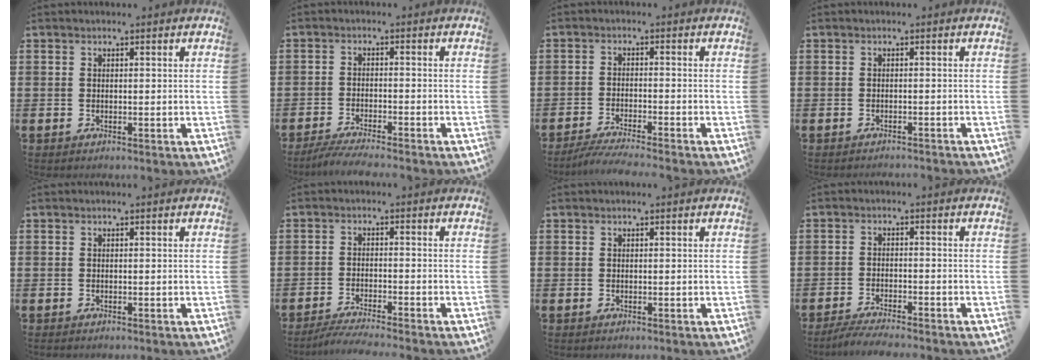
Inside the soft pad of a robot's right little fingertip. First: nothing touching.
{"total": 3.1, "force": [-2.8, -0.1, 1.4], "torque": [-0.022, -0.004, -0.051]}
{"total": 3.2, "force": [-2.8, -0.2, 1.5], "torque": [-0.023, -0.005, -0.051]}
{"total": 0.8, "force": [-0.8, -0.1, 0.0], "torque": [0.001, 0.000, -0.016]}
{"total": 0.0}
{"total": 2.8, "force": [-2.6, -0.2, 1.1], "torque": [-0.018, -0.001, -0.048]}
{"total": 0.0}
{"total": 2.9, "force": [-2.7, -0.1, 0.9], "torque": [-0.015, 0.001, -0.051]}